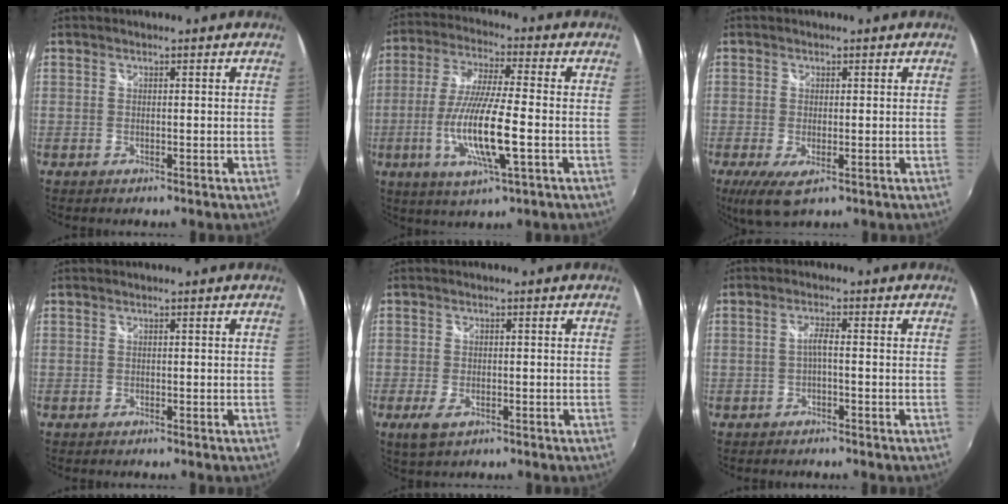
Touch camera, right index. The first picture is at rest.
{"total": 13.9, "force": [-3.7, 1.7, 13.3], "torque": [-0.267, -0.016, -0.068]}
{"total": 5.5, "force": [-1.8, 2.1, 4.8], "torque": [-0.094, -0.020, -0.027]}
{"total": 0.0}
{"total": 4.0, "force": [-2.0, 2.0, 2.9], "torque": [-0.066, -0.011, -0.035]}
{"total": 1.8, "force": [-0.7, 0.0, 1.6], "torque": [-0.031, 0.004, -0.014]}